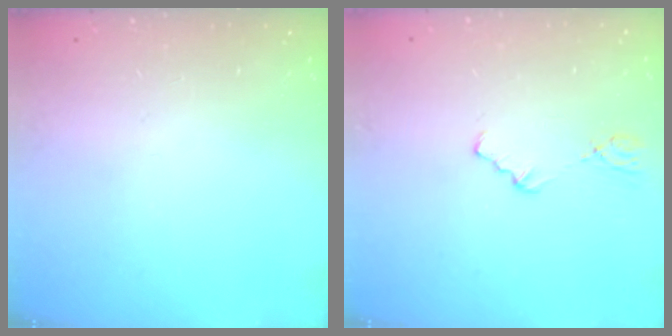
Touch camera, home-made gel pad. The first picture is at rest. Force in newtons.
{"total": 1.7, "press": 1.6, "slide": 0.3}